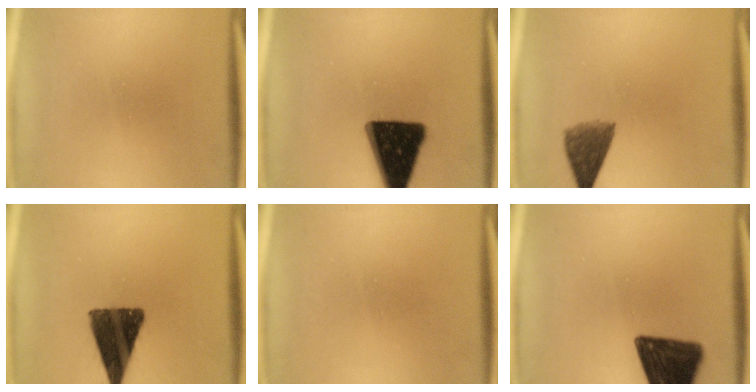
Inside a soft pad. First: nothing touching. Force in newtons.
{"total": 18.0}
{"total": 5.5}
{"total": 14.2}
{"total": 1.7}
{"total": 15.3}